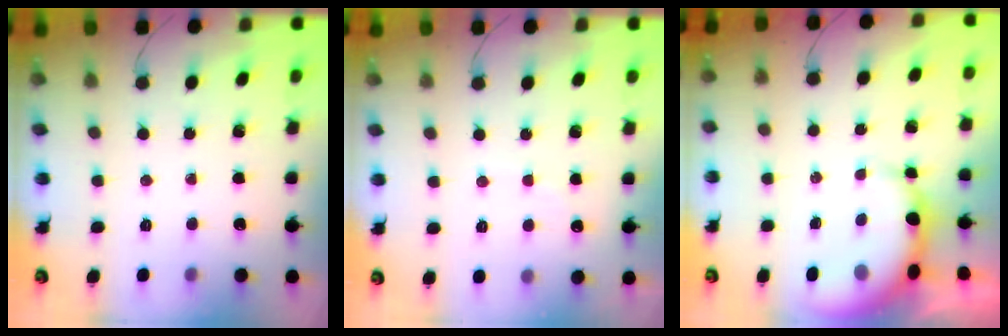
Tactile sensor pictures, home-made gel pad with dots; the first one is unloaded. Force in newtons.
{"total": 6.0, "press": 5.9, "slide": 1.1}
{"total": 7.8, "press": 7.7, "slide": 1.5}